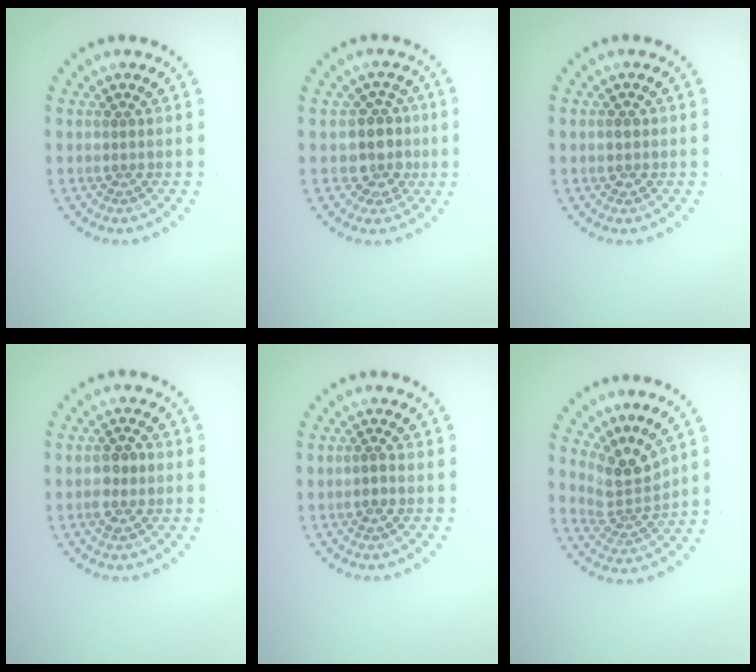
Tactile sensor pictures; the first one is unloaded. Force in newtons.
{"total": 3.1, "press": 2.6, "slide": 1.6}
{"total": 1.5, "press": 1.5, "slide": 0.1}
{"total": 2.0, "press": 2.0, "slide": 0.3}
{"total": 0.9, "press": 0.7, "slide": 0.5}
{"total": 3.6, "press": 2.5, "slide": 2.6}